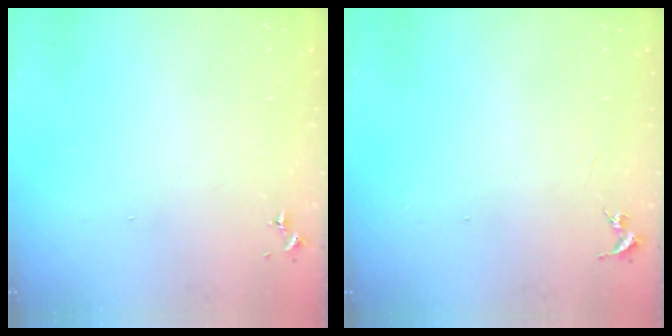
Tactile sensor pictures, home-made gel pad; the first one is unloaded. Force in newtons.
{"total": 0.0}